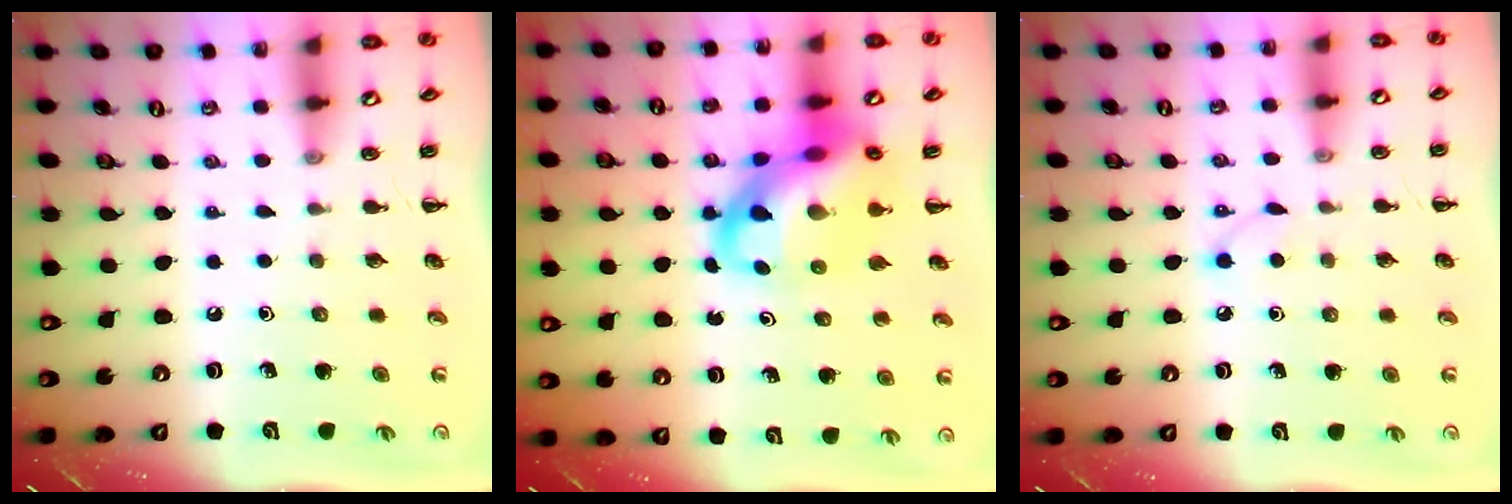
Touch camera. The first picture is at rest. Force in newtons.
{"total": 16.7, "press": 16.1, "slide": 4.4}
{"total": 3.1, "press": 2.9, "slide": 1.0}